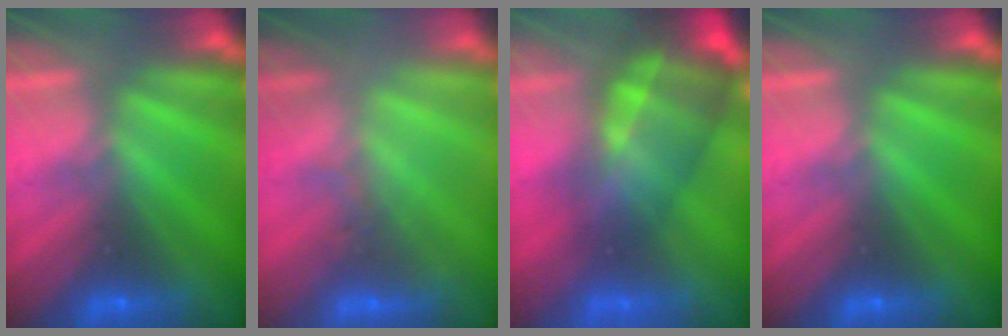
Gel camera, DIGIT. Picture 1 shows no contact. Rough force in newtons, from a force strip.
{"total": 2.8}
{"total": 7.2}
{"total": 0.0}